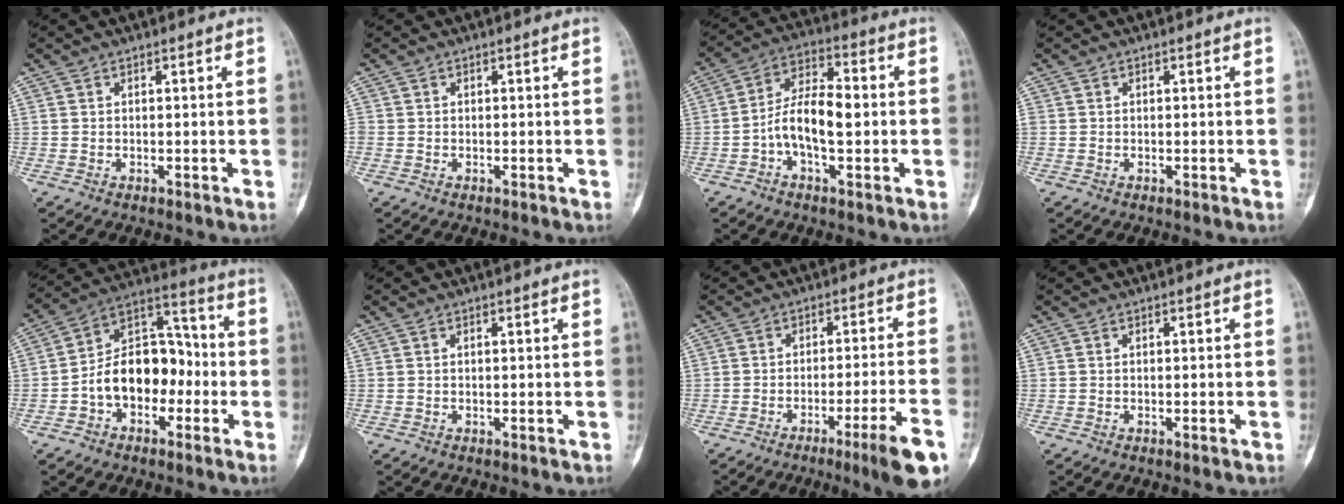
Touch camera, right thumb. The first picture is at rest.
{"total": 0.0}
{"total": 10.4, "force": [-1.4, 5.0, 9.0], "torque": [-0.158, 0.033, -0.031]}
{"total": 0.0}
{"total": 14.6, "force": [-3.3, 10.0, 10.2], "torque": [-0.133, 0.057, -0.063]}
{"total": 0.5, "force": [-0.2, 0.1, 0.4], "torque": [-0.008, 0.000, 0.000]}
{"total": 10.3, "force": [-5.7, 0.2, 8.5], "torque": [-0.125, 0.012, -0.084]}
{"total": 0.7, "force": [-0.3, 0.2, 0.5], "torque": [-0.010, 0.000, -0.003]}